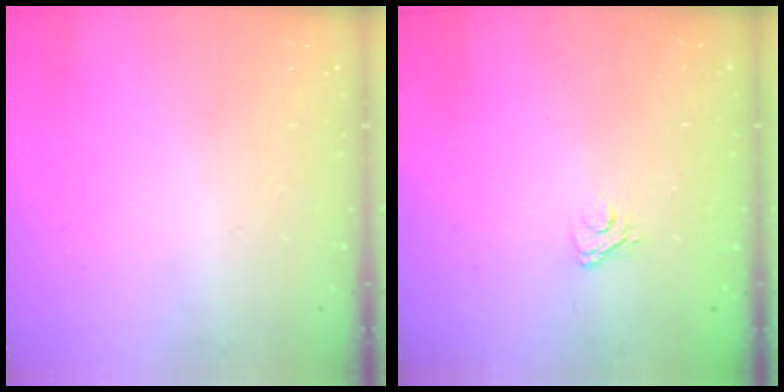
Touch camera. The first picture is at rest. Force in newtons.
{"total": 2.9, "press": 2.6, "slide": 1.2}